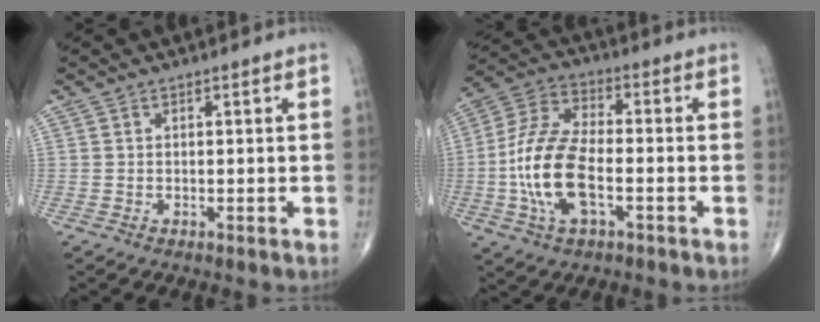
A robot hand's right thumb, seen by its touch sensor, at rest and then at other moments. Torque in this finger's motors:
{"motor_torque": [1.30, 1.48, 1.55, -0.16, 0.57]}